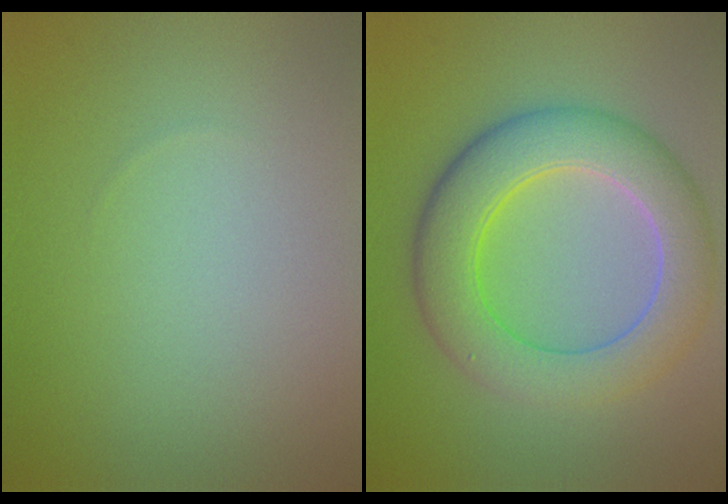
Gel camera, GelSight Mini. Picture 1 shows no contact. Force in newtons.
{"total": 7.6, "press": 7.6, "slide": 0.5}